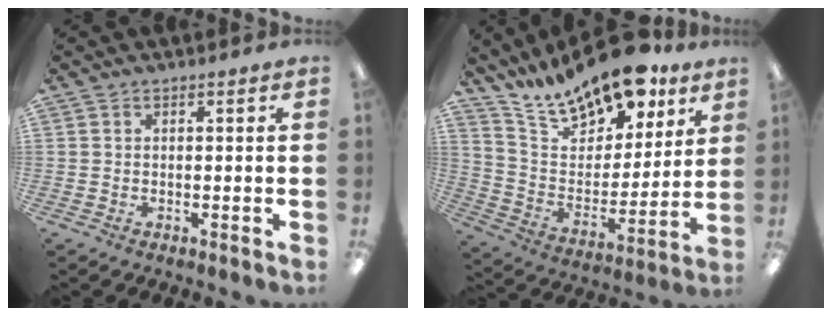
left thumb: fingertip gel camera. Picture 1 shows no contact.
{"total": 19.0, "force": [15.9, 6.5, 8.0], "torque": [-0.160, -0.108, 0.281]}